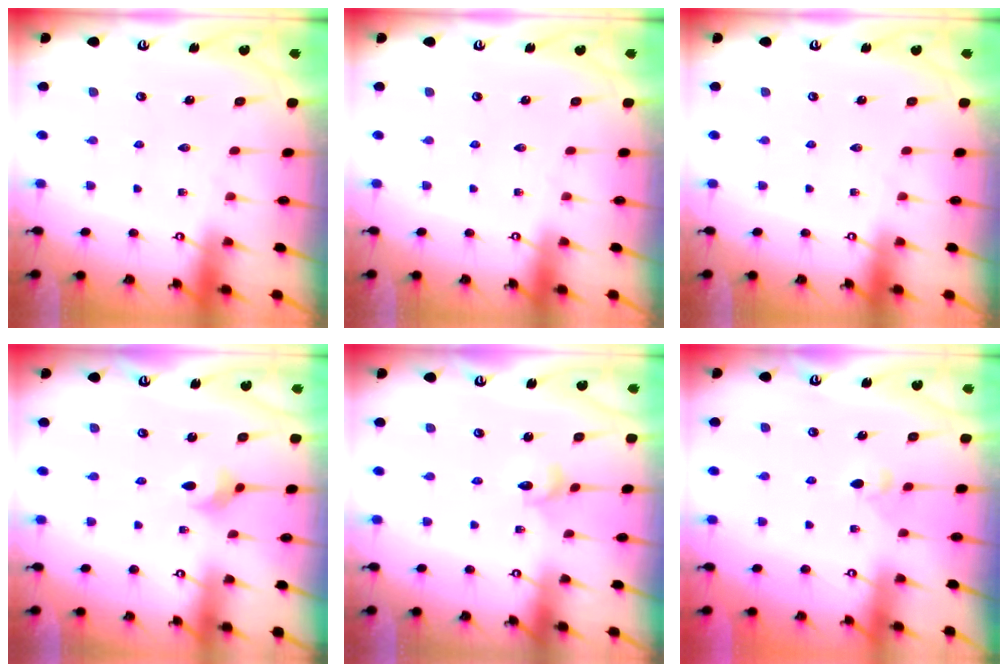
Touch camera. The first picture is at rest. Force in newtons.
{"total": 0.0}
{"total": 0.0}
{"total": 2.8, "press": 2.7, "slide": 0.7}
{"total": 3.3, "press": 3.3, "slide": 0.3}
{"total": 2.8, "press": 2.7, "slide": 0.4}